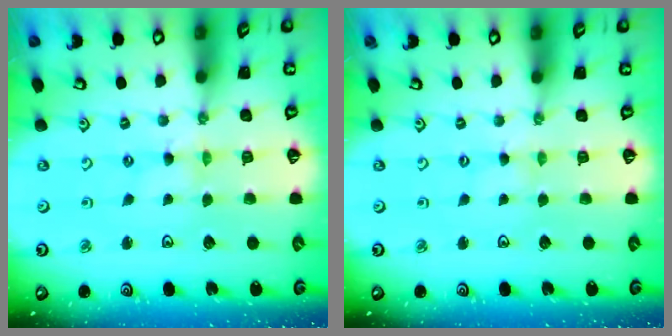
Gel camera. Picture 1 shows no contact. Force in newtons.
{"total": 0.0}